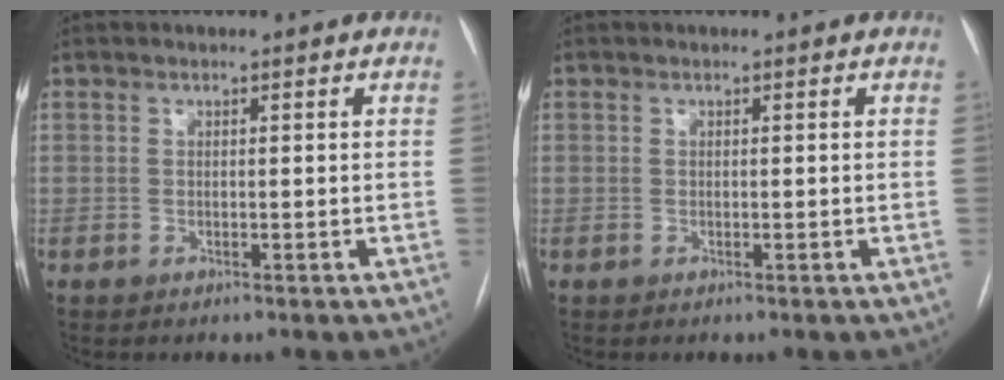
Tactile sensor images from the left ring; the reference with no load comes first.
{"total": 0.0}